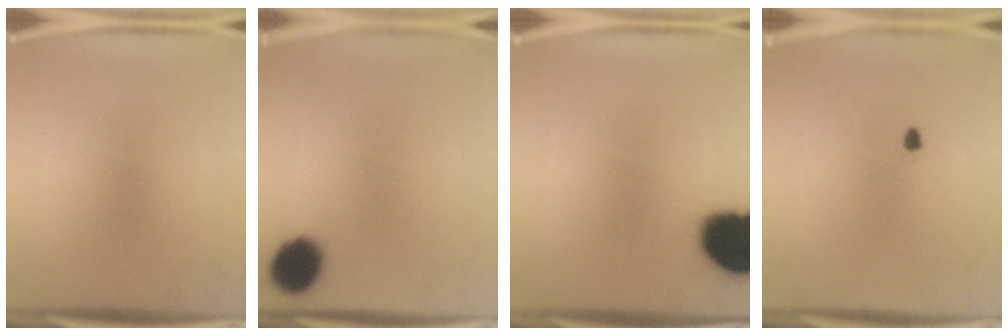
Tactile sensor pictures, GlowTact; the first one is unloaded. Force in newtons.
{"total": 11.5}
{"total": 18.8}
{"total": 0.8}